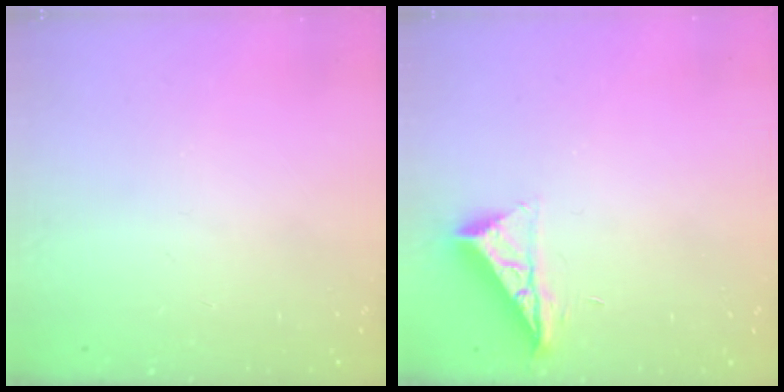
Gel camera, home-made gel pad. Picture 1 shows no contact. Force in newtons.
{"total": 7.7, "press": 7.7, "slide": 0.3}